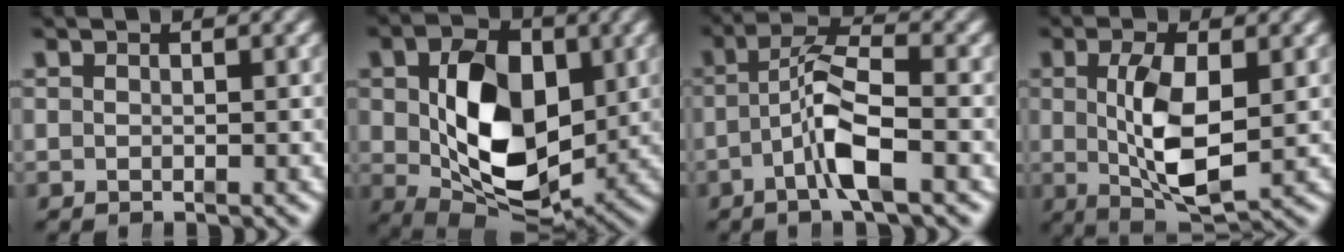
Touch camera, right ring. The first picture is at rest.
{"total": 12.7, "force": [-0.4, 7.9, 9.9], "torque": [-0.168, -0.035, 0.010]}
{"total": 5.2, "force": [-0.3, 1.9, 4.9], "torque": [-0.085, 0.005, -0.014]}
{"total": 7.0, "force": [-0.5, 2.9, 6.4], "torque": [-0.100, -0.014, 0.003]}